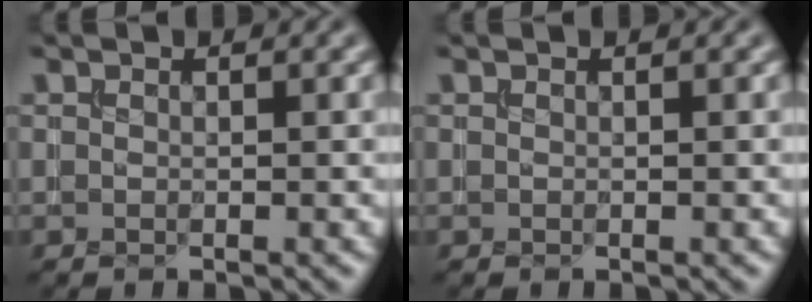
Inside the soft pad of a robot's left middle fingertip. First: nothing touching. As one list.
[{"total": 0.0}]